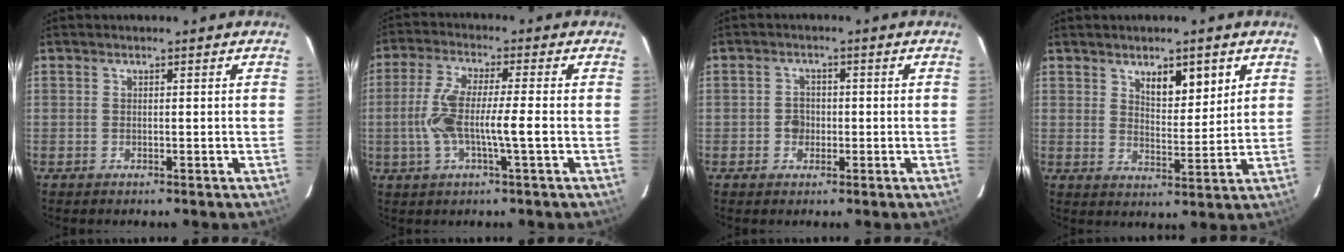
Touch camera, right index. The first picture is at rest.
{"total": 8.5, "force": [-1.4, 0.7, 8.3], "torque": [-0.173, 0.006, -0.031]}
{"total": 2.8, "force": [-0.5, 2.3, 1.5], "torque": [-0.025, 0.005, -0.008]}
{"total": 6.2, "force": [3.5, 2.3, 4.6], "torque": [-0.073, -0.004, 0.059]}